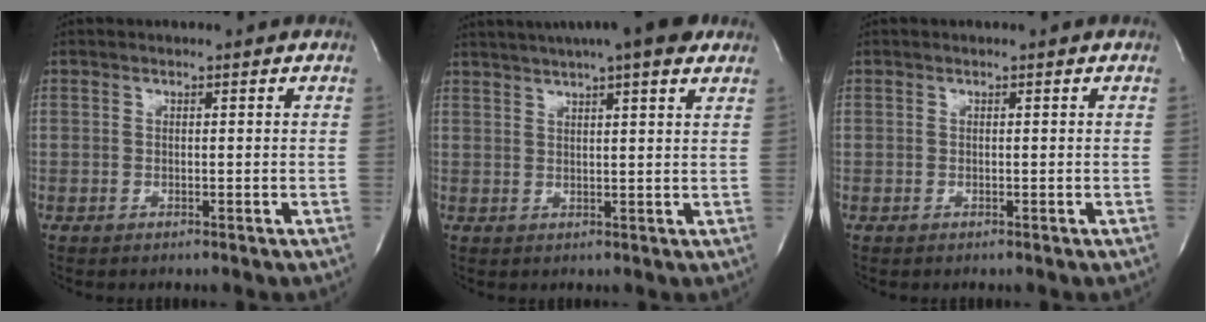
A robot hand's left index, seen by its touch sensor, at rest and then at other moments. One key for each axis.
{"total": 13.4, "fx": 10.5, "fy": 1.4, "fz": 8.1, "tx": -0.133, "ty": 0.030, "tz": 0.135}
{"total": 0.0}